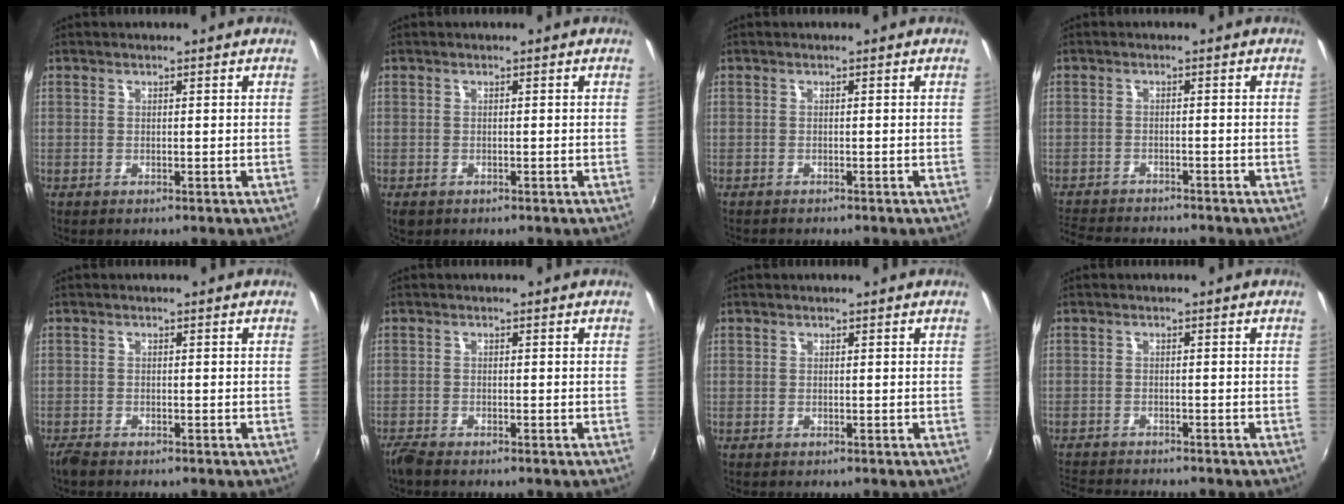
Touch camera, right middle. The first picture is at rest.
{"total": 1.4, "force": [-0.8, 0.9, 0.6], "torque": [-0.014, -0.006, -0.012]}
{"total": 1.2, "force": [-1.2, 0.1, 0.3], "torque": [-0.006, -0.007, -0.018]}
{"total": 8.6, "force": [-8.1, 1.6, 2.5], "torque": [-0.075, -0.011, -0.136]}
{"total": 1.9, "force": [-1.7, 0.5, 0.7], "torque": [-0.020, -0.008, -0.035]}
{"total": 2.5, "force": [-2.2, 0.4, 1.1], "torque": [-0.029, -0.011, -0.045]}
{"total": 0.0}
{"total": 6.4, "force": [-6.1, 0.7, 1.8], "torque": [-0.054, -0.016, -0.105]}